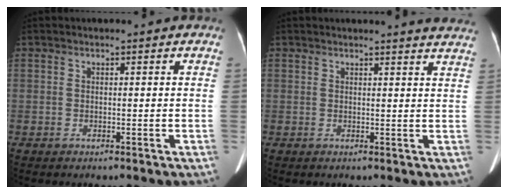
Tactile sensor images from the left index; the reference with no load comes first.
{"total": 7.9, "force": [7.6, -0.3, 2.2], "torque": [-0.021, -0.025, 0.059]}